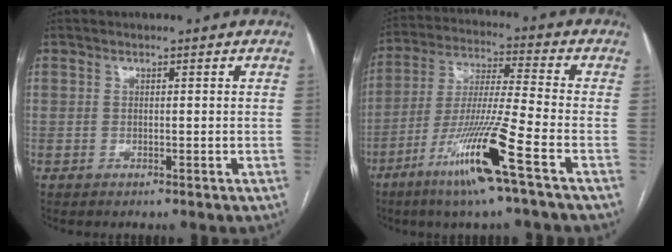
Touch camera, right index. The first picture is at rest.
{"total": 14.3, "force": [-7.5, -1.0, 12.2], "torque": [-0.246, -0.028, -0.142]}